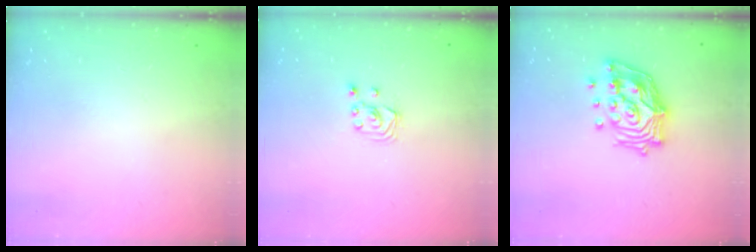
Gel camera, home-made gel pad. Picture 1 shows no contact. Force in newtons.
{"total": 2.7, "press": 2.7, "slide": 0.3}
{"total": 18.2, "press": 18.0, "slide": 2.7}